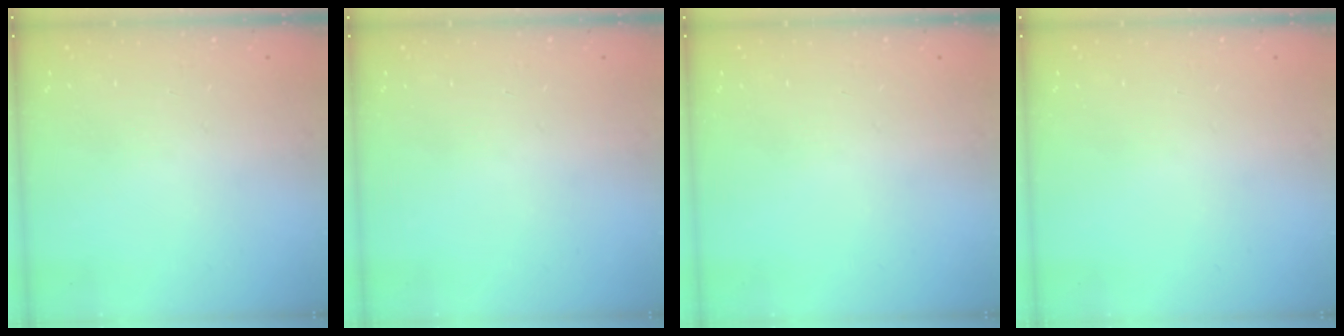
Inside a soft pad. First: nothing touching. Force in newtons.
{"total": 0.0}
{"total": 0.0}
{"total": 0.0}